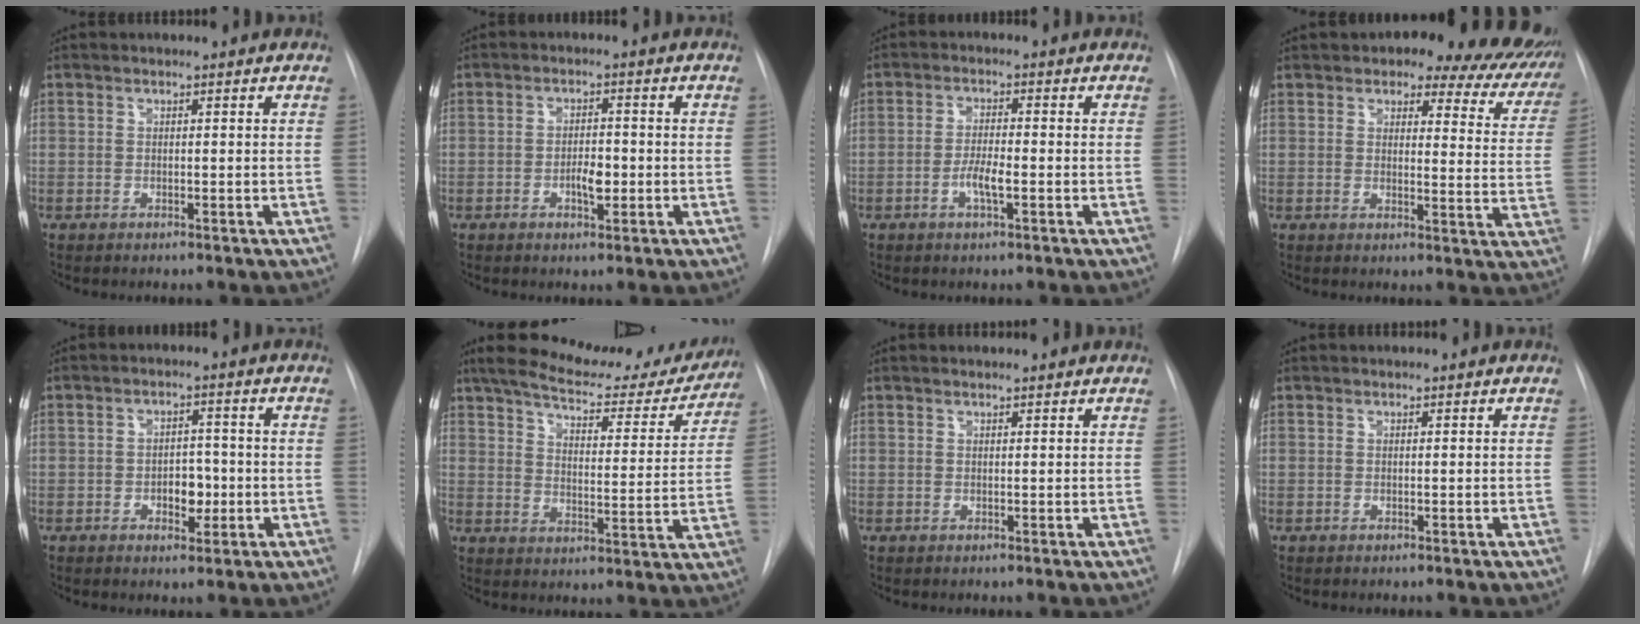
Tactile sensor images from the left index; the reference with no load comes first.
{"total": 3.4, "force": [-1.4, 1.3, 2.9], "torque": [-0.048, -0.001, -0.021]}
{"total": 3.6, "force": [-1.7, 0.5, 3.2], "torque": [-0.062, -0.005, -0.031]}
{"total": 17.6, "force": [14.0, 7.0, 8.1], "torque": [-0.082, -0.018, 0.145]}
{"total": 4.3, "force": [-1.5, 2.5, 3.2], "torque": [-0.039, 0.002, -0.019]}
{"total": 20.7, "force": [18.1, 5.3, 8.5], "torque": [-0.126, -0.011, 0.232]}
{"total": 0.7, "force": [0.6, 0.0, 0.3], "torque": [-0.008, 0.010, 0.012]}
{"total": 0.0}